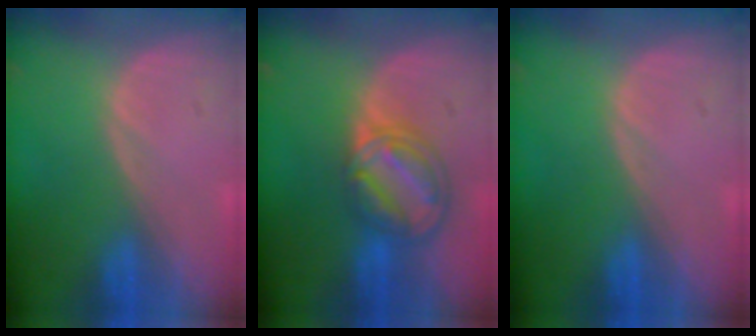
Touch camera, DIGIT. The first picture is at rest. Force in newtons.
{"total": 8.4, "press": 7.1, "slide": 4.5}
{"total": 0.0}